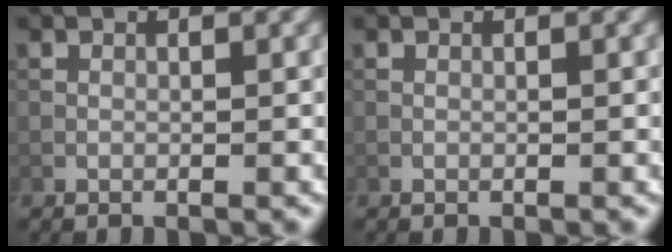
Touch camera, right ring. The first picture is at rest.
{"total": 0.0}